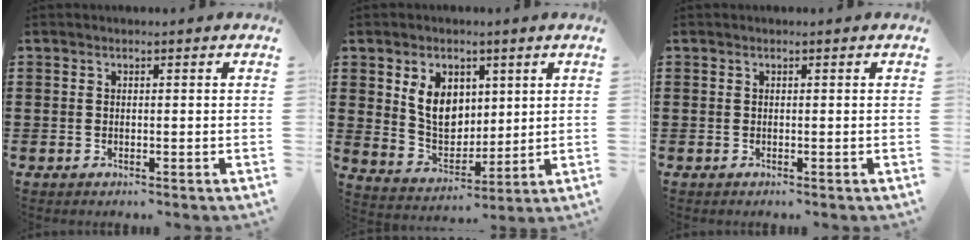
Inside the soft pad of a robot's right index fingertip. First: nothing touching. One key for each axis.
{"total": 7.3, "fx": 2.3, "fy": 5.4, "fz": 4.3, "tx": -0.085, "ty": 0.009, "tz": 0.041}
{"total": 0.0}